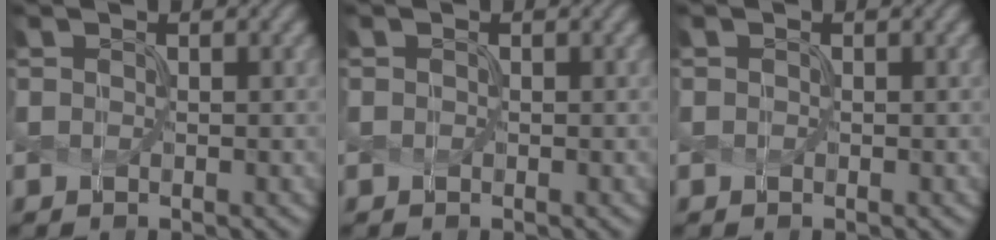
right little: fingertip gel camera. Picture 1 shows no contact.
{"total": 0.0}
{"total": 0.0}